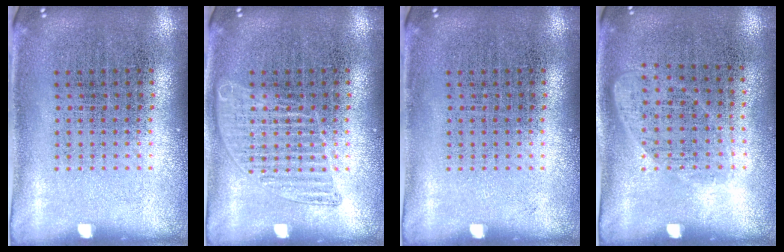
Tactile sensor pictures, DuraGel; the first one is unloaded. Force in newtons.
{"total": 1.6, "press": 1.6, "slide": 0.2}
{"total": 0.0}
{"total": 1.2, "press": 1.0, "slide": 0.6}